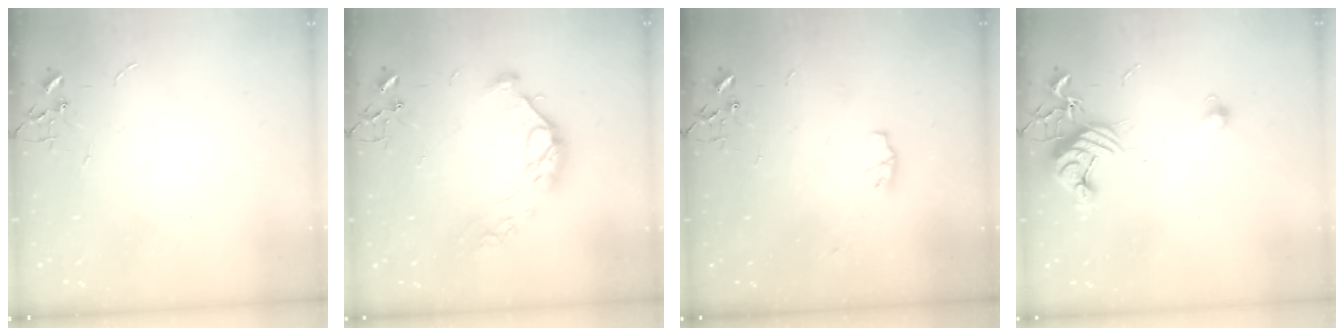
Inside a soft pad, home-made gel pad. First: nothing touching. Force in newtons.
{"total": 11.3, "press": 11.3, "slide": 1.0}
{"total": 5.0, "press": 4.9, "slide": 0.7}
{"total": 11.4, "press": 11.4, "slide": 0.8}